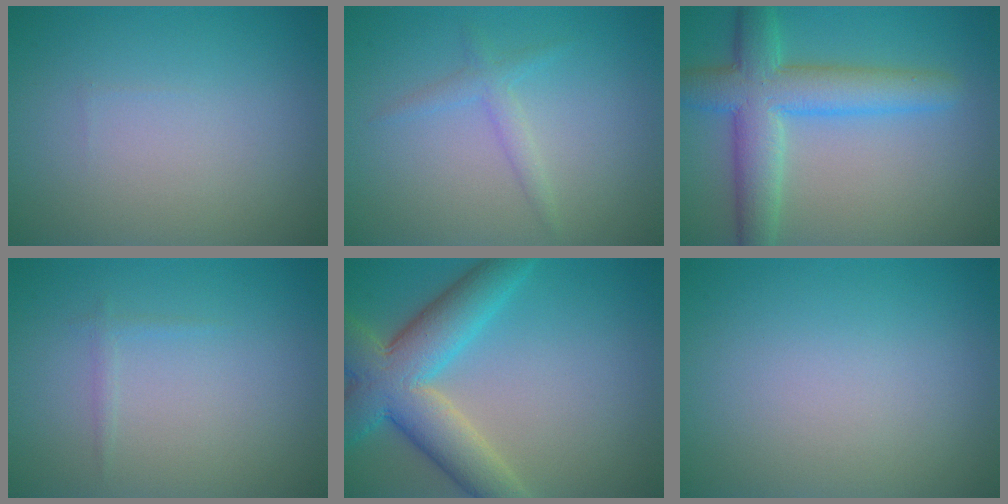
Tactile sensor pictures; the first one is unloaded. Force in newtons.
{"total": 1.5, "press": 1.5, "slide": 0.1}
{"total": 6.8, "press": 6.8, "slide": 0.2}
{"total": 0.6, "press": 0.6, "slide": 0.0}
{"total": 8.4, "press": 8.4, "slide": 0.4}
{"total": 0.0}